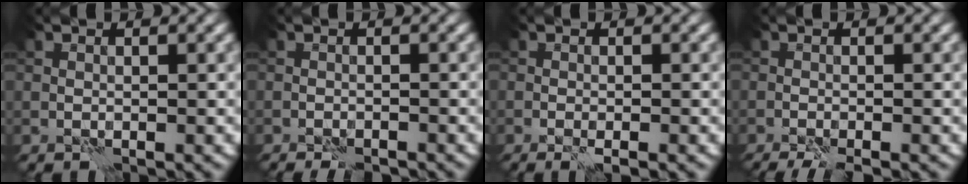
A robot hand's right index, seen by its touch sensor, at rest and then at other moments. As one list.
[{"total": 2.5, "force": [-2.3, 0.5, 0.8], "torque": [-0.016, 0.003, -0.031]}, {"total": 2.3, "force": [-1.2, 0.5, 1.8], "torque": [-0.025, 0.000, -0.020]}, {"total": 3.1, "force": [-2.4, 0.6, 1.8], "torque": [-0.027, -0.002, -0.041]}]